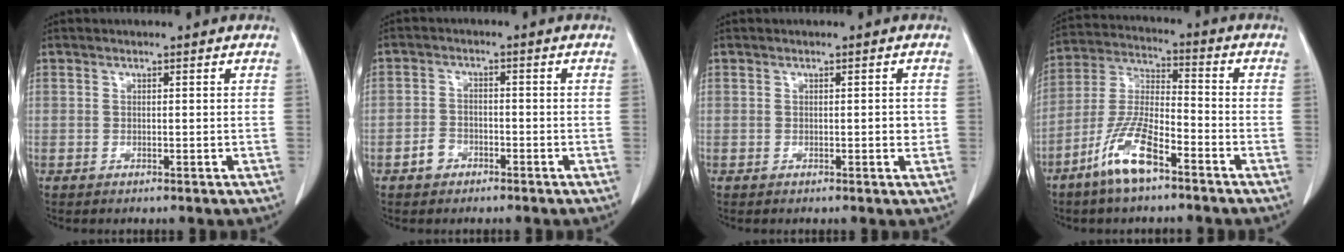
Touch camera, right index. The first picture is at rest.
{"total": 2.8, "force": [-1.7, 2.1, 0.9], "torque": [-0.015, 0.008, -0.030]}
{"total": 1.2, "force": [-0.1, 0.4, 1.1], "torque": [-0.014, 0.001, -0.001]}
{"total": 10.7, "force": [-6.6, 2.6, 8.1], "torque": [-0.174, -0.007, -0.130]}